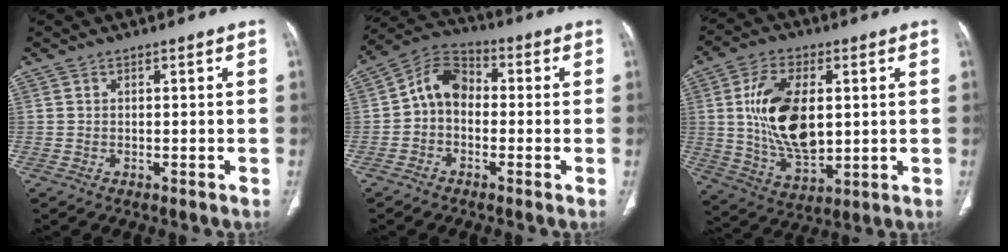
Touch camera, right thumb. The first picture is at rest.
{"total": 8.1, "force": [-0.7, 6.1, 5.3], "torque": [-0.074, 0.030, -0.033]}
{"total": 16.5, "force": [2.2, 9.0, 13.6], "torque": [-0.242, -0.013, 0.050]}